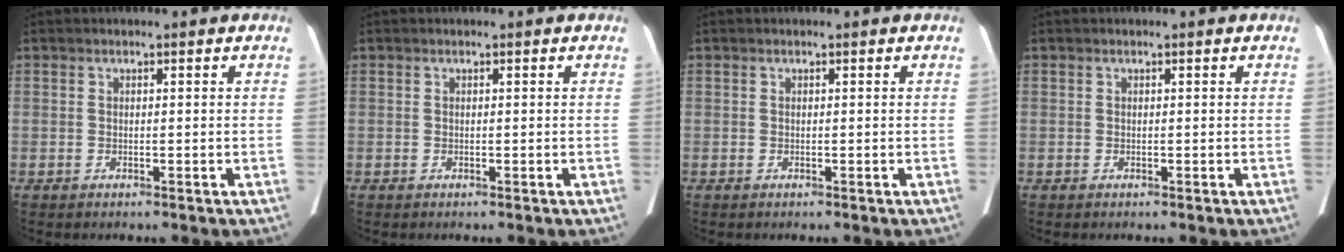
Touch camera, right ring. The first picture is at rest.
{"total": 0.0}
{"total": 0.0}
{"total": 0.0}